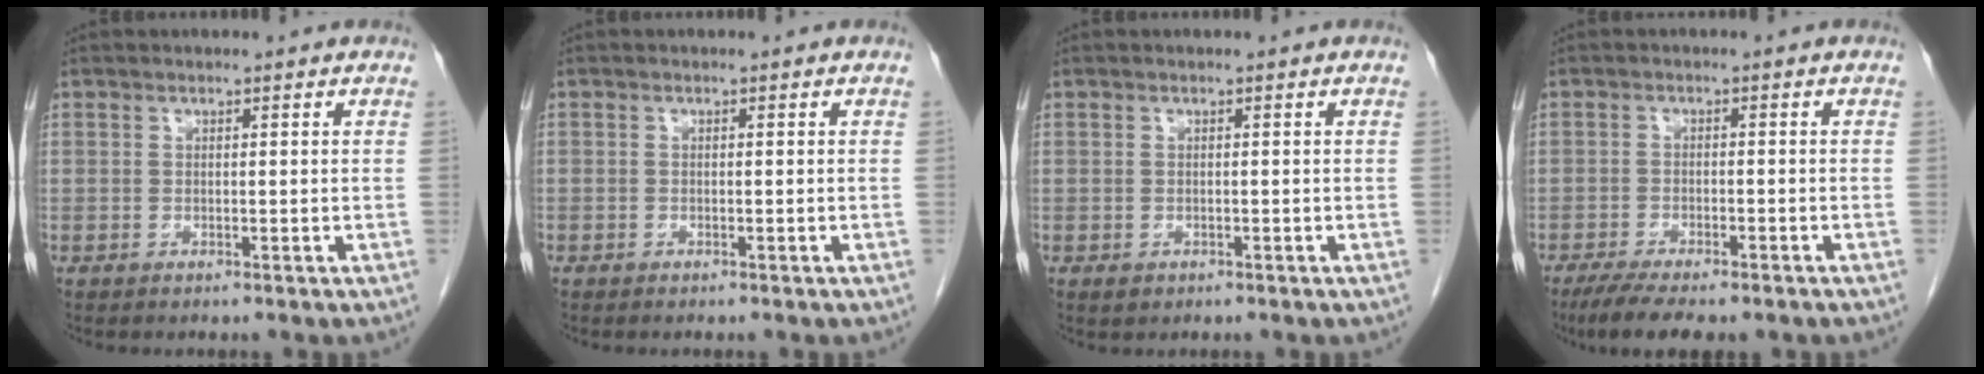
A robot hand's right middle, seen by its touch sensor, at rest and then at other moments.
{"total": 0.0}
{"total": 1.0, "force": [-0.5, 0.8, 0.4], "torque": [-0.008, 0.002, -0.001]}
{"total": 8.4, "force": [-6.6, 2.0, 4.9], "torque": [-0.074, -0.014, -0.098]}